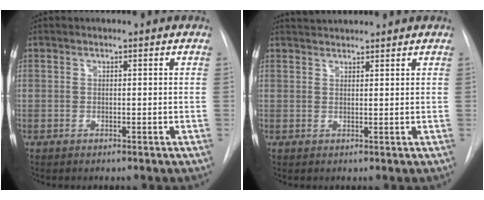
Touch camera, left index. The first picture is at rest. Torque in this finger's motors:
{"motor_torque": [0.19, -1.01, 0.34, 0.06]}